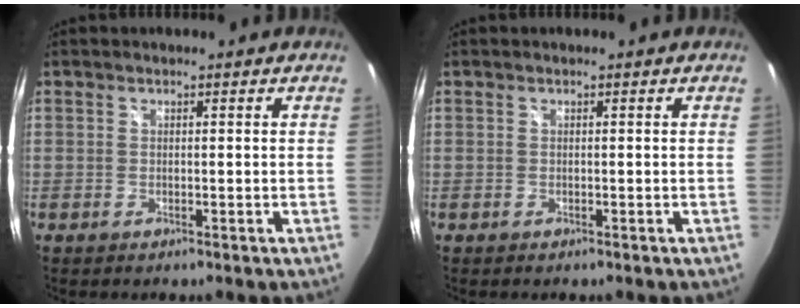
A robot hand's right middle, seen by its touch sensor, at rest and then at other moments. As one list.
[{"total": 0.0}]